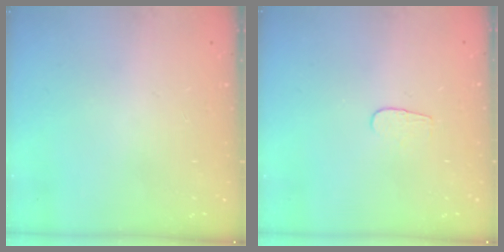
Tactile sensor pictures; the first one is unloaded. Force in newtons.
{"total": 3.6, "press": 3.6, "slide": 0.3}